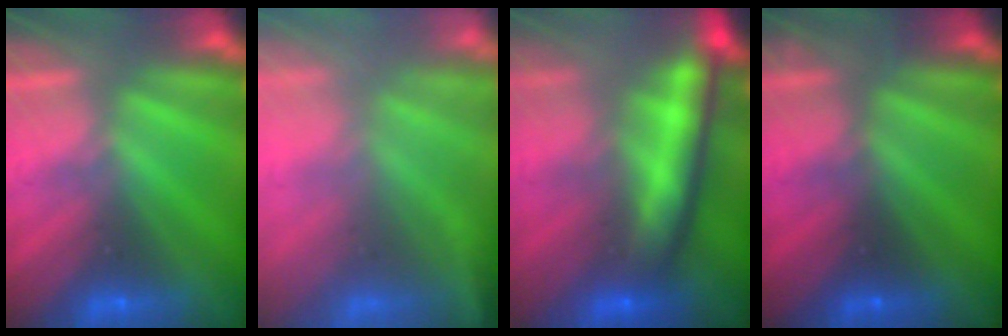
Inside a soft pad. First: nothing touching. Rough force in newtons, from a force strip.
{"total": 6.9}
{"total": 6.9}
{"total": 2.5}